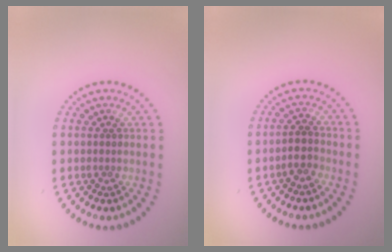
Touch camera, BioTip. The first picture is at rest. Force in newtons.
{"total": 1.8, "press": 1.4, "slide": 1.1}